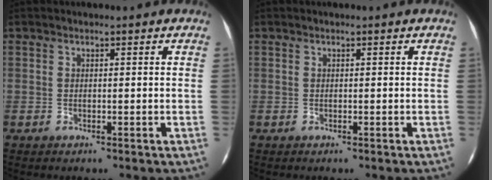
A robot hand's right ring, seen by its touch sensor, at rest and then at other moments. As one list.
[{"total": 0.0}]